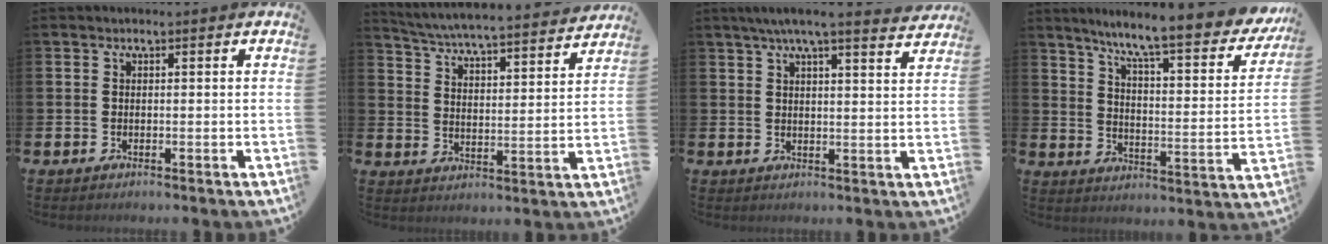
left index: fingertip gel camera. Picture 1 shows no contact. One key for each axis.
{"total": 5.7, "fx": 5.5, "fy": 0.0, "fz": 1.4, "tx": -0.051, "ty": -0.048, "tz": 0.093}
{"total": 5.9, "fx": 5.3, "fy": 0.1, "fz": 2.6, "tx": -0.051, "ty": -0.020, "tz": 0.091}
{"total": 8.7, "fx": 7.4, "fy": 0.8, "fz": 4.6, "tx": -0.105, "ty": -0.058, "tz": 0.115}